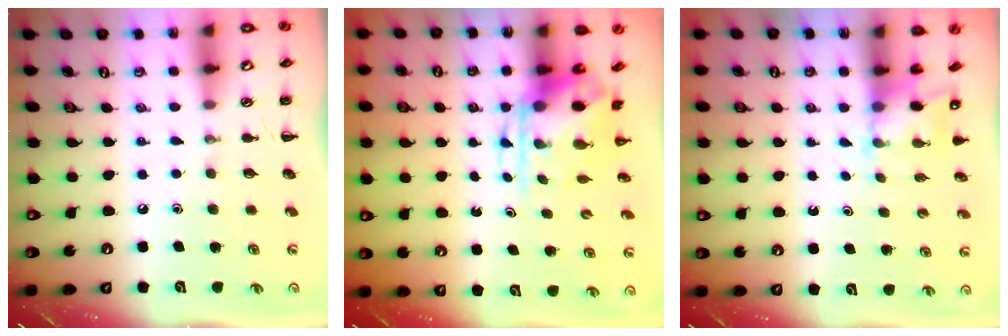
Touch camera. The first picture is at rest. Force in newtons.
{"total": 5.7, "press": 5.5, "slide": 1.3}
{"total": 3.6, "press": 3.5, "slide": 0.8}